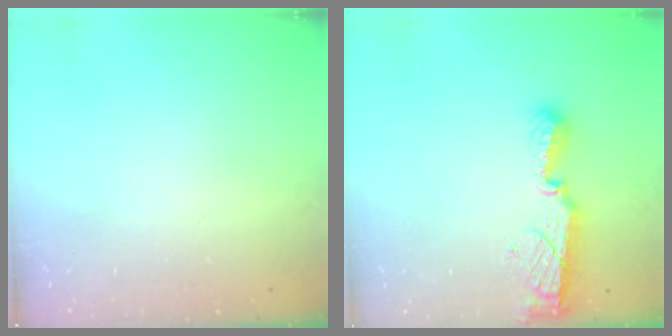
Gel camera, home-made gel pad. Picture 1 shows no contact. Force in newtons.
{"total": 7.9, "press": 7.9, "slide": 0.3}